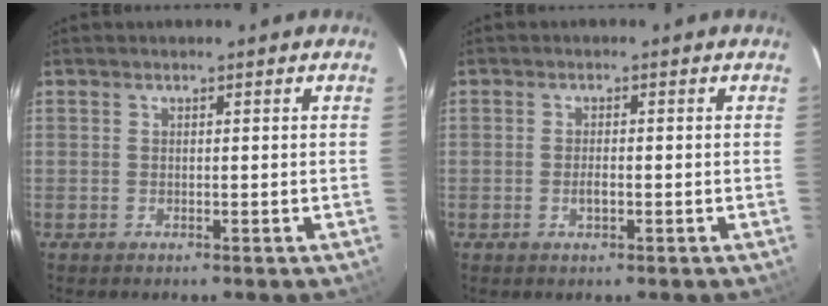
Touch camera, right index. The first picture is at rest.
{"total": 1.9, "force": [-0.6, 0.7, 1.7], "torque": [-0.034, 0.001, -0.010]}